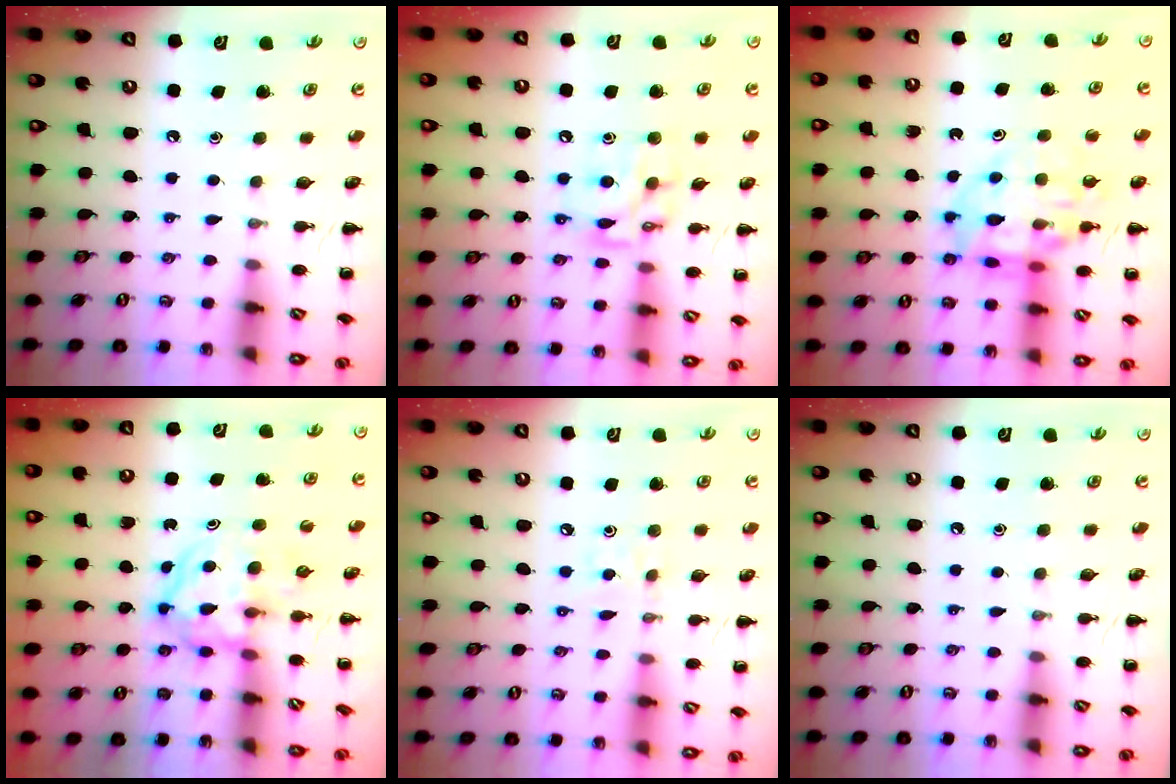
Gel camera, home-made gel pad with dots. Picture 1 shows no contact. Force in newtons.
{"total": 11.4, "press": 11.3, "slide": 1.5}
{"total": 13.7, "press": 13.4, "slide": 2.9}
{"total": 3.8, "press": 3.7, "slide": 0.5}
{"total": 2.1, "press": 2.1, "slide": 0.6}
{"total": 0.0}